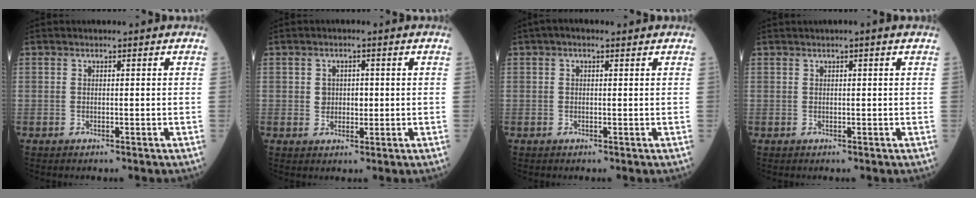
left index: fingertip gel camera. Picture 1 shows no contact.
{"total": 2.7, "force": [0.3, 2.1, 1.5], "torque": [-0.023, 0.007, 0.007]}
{"total": 1.8, "force": [1.0, 0.7, 1.3], "torque": [-0.031, 0.017, 0.015]}
{"total": 1.2, "force": [0.7, -0.2, 1.0], "torque": [-0.020, 0.003, 0.013]}